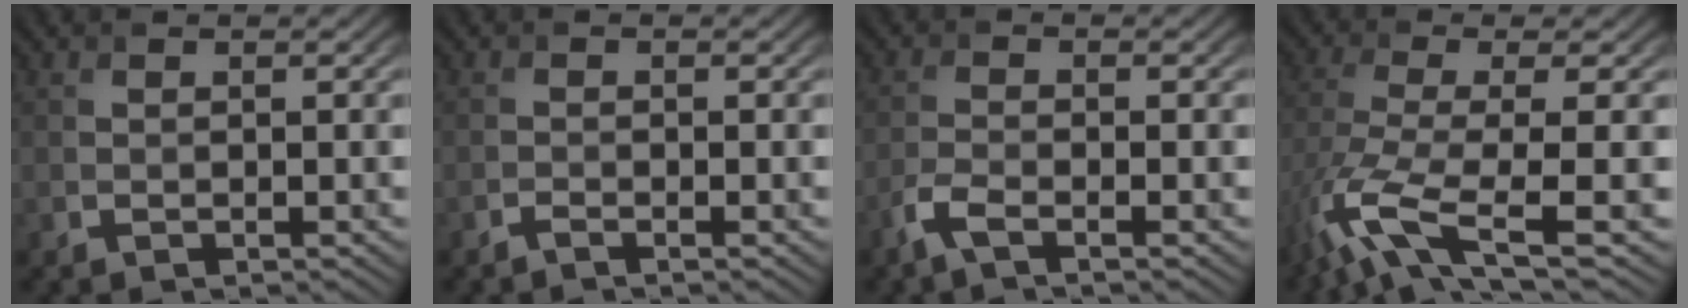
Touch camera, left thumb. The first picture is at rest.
{"total": 0.9, "force": [-0.7, 0.1, 0.5], "torque": [-0.009, 0.001, -0.017]}
{"total": 2.8, "force": [-1.9, 0.6, 1.9], "torque": [-0.048, -0.002, -0.049]}
{"total": 9.5, "force": [-4.3, 2.4, 8.1], "torque": [-0.174, -0.010, -0.091]}